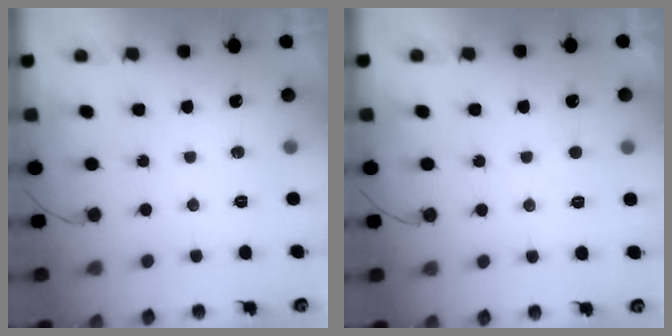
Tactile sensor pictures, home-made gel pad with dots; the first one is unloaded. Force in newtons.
{"total": 2.7, "press": 2.7, "slide": 0.3}